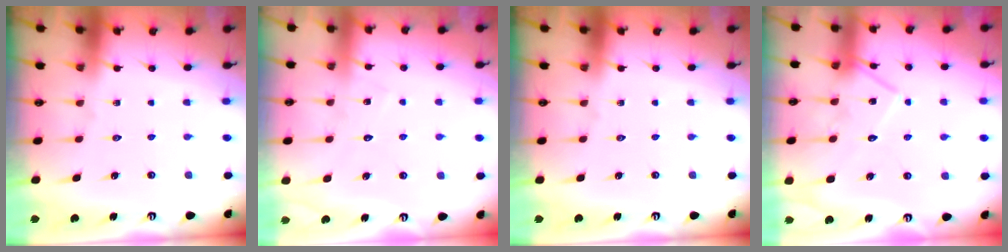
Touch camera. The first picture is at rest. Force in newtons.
{"total": 6.3, "press": 6.3, "slide": 0.2}
{"total": 0.0}
{"total": 12.3, "press": 12.3, "slide": 1.0}